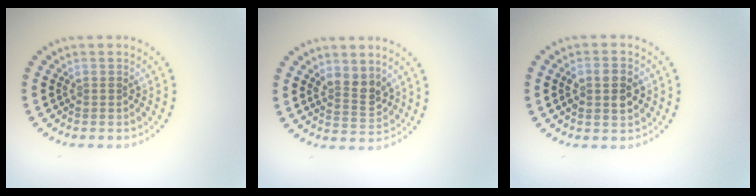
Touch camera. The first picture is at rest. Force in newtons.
{"total": 2.6, "press": 2.4, "slide": 1.0}
{"total": 2.7, "press": 2.7, "slide": 0.3}